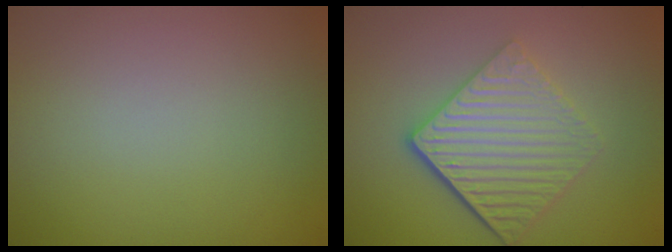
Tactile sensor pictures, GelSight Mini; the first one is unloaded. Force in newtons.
{"total": 5.9, "press": 4.0, "slide": 4.3}